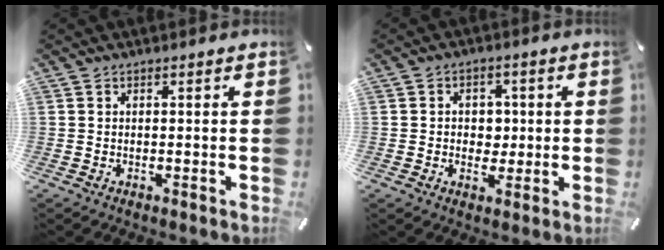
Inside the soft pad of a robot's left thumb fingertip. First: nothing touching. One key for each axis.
{"total": 5.3, "fx": -0.1, "fy": 4.6, "fz": 2.6, "tx": -0.024, "ty": -0.001, "tz": -0.008}